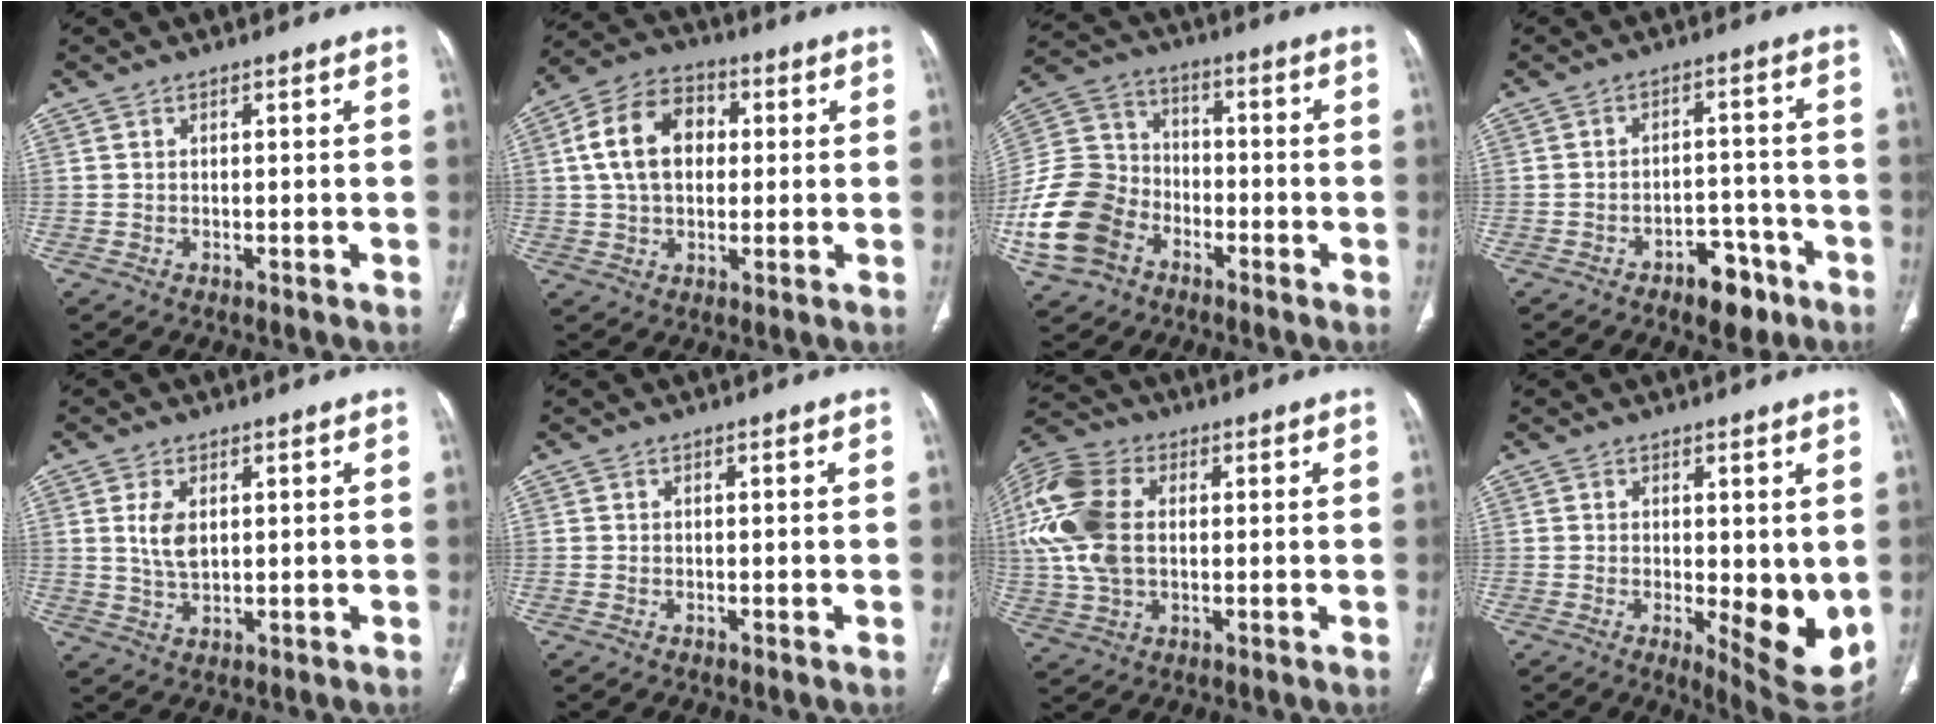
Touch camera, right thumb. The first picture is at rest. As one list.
[{"total": 13.0, "force": [2.0, 9.1, 9.0], "torque": [-0.143, 0.020, 0.029]}, {"total": 16.9, "force": [-6.9, 12.9, 8.5], "torque": [-0.174, 0.046, -0.131]}, {"total": 7.6, "force": [-4.7, 4.3, 4.1], "torque": [-0.031, 0.038, -0.064]}, {"total": 5.0, "force": [1.3, 2.8, 4.0], "torque": [-0.078, -0.007, 0.030]}, {"total": 0.0}, {"total": 16.6, "force": [2.0, 11.0, 12.3], "torque": [-0.288, 0.013, 0.036]}, {"total": 10.1, "force": [-1.1, 3.7, 9.3], "torque": [-0.110, -0.026, -0.005]}]